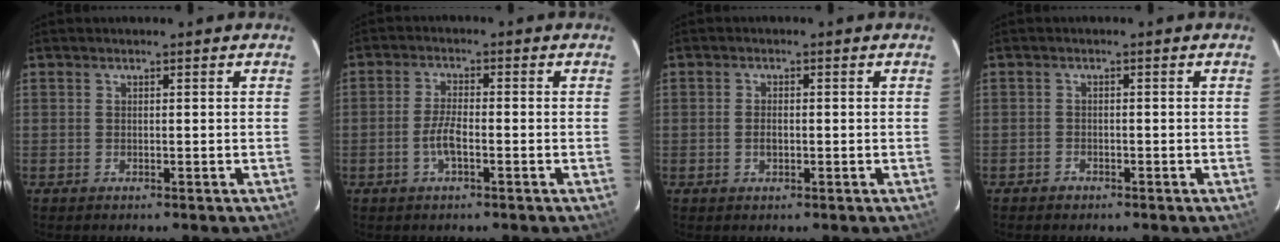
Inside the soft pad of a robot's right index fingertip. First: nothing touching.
{"total": 4.2, "force": [-1.6, 1.2, 3.7], "torque": [-0.079, 0.002, -0.030]}
{"total": 2.2, "force": [-0.4, 1.3, 1.7], "torque": [-0.032, 0.002, -0.007]}
{"total": 1.4, "force": [-1.1, 0.9, 0.1], "torque": [-0.001, 0.004, -0.017]}